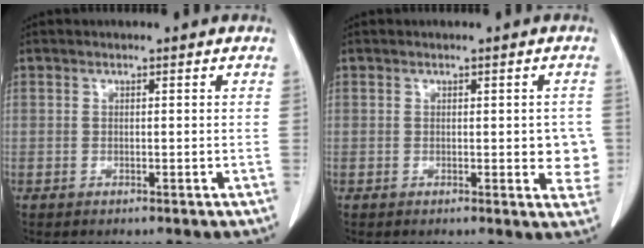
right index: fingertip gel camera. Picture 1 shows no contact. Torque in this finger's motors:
{"motor_torque": [0.64, -0.05, 0.09, 0.02]}